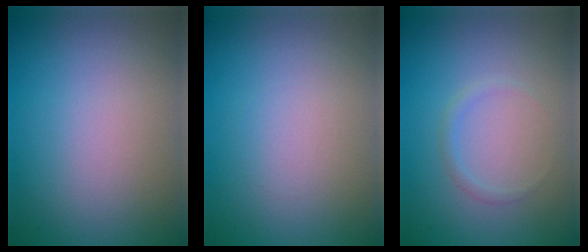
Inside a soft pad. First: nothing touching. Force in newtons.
{"total": 0.0}
{"total": 0.9, "press": 0.9, "slide": 0.0}